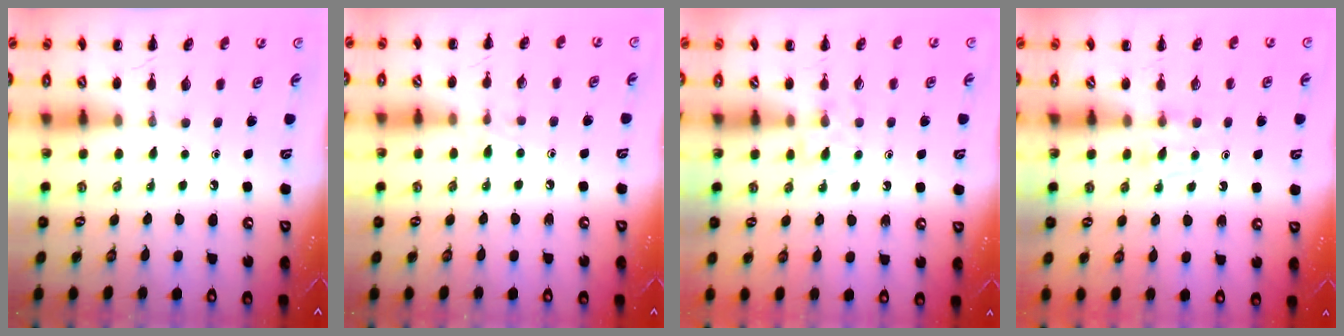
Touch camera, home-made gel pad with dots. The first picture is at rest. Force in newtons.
{"total": 5.8, "press": 5.3, "slide": 2.3}
{"total": 4.4, "press": 4.1, "slide": 1.5}
{"total": 3.4, "press": 3.2, "slide": 1.2}